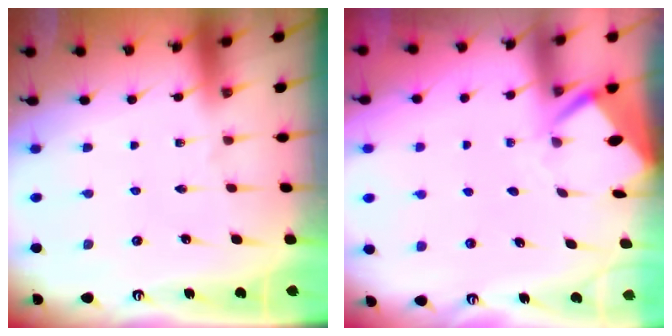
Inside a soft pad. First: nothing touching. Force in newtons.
{"total": 3.9, "press": 3.9, "slide": 0.3}